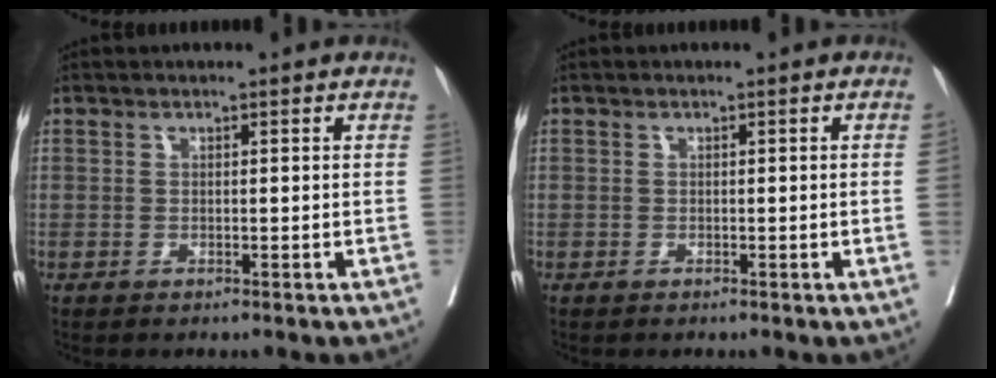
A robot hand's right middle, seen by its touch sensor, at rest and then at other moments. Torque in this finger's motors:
{"motor_torque": [0.60, -0.50, -0.07, -0.21]}